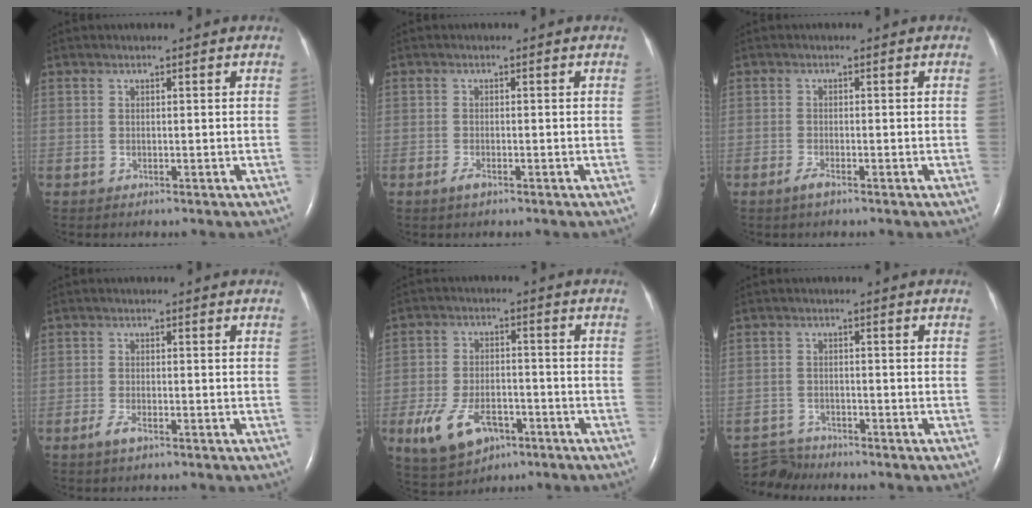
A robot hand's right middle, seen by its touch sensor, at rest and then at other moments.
{"total": 1.3, "force": [-0.9, 0.3, 1.0], "torque": [-0.022, -0.002, -0.018]}
{"total": 1.5, "force": [-1.1, 0.1, 1.0], "torque": [-0.026, -0.003, -0.024]}
{"total": 2.1, "force": [-1.4, 0.5, 1.5], "torque": [-0.038, -0.003, -0.028]}
{"total": 9.6, "force": [-4.6, 5.4, 6.4], "torque": [-0.131, -0.002, -0.072]}
{"total": 4.0, "force": [-3.9, 0.3, -0.8], "torque": [0.011, -0.010, -0.070]}